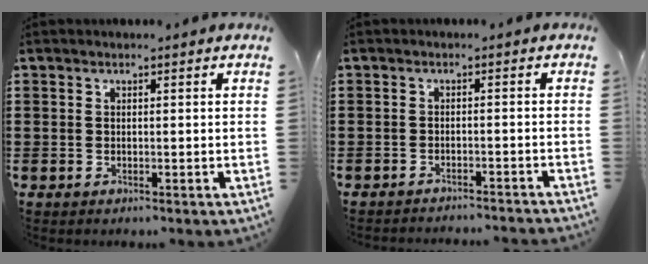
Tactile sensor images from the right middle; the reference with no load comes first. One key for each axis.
{"total": 1.9, "fx": -1.9, "fy": -0.1, "fz": 0.1, "tx": -0.005, "ty": 0.004, "tz": -0.041}